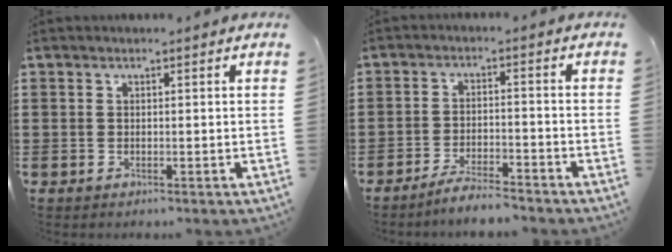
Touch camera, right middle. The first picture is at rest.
{"total": 4.5, "force": [-4.2, 0.1, 1.5], "torque": [-0.034, -0.003, -0.083]}